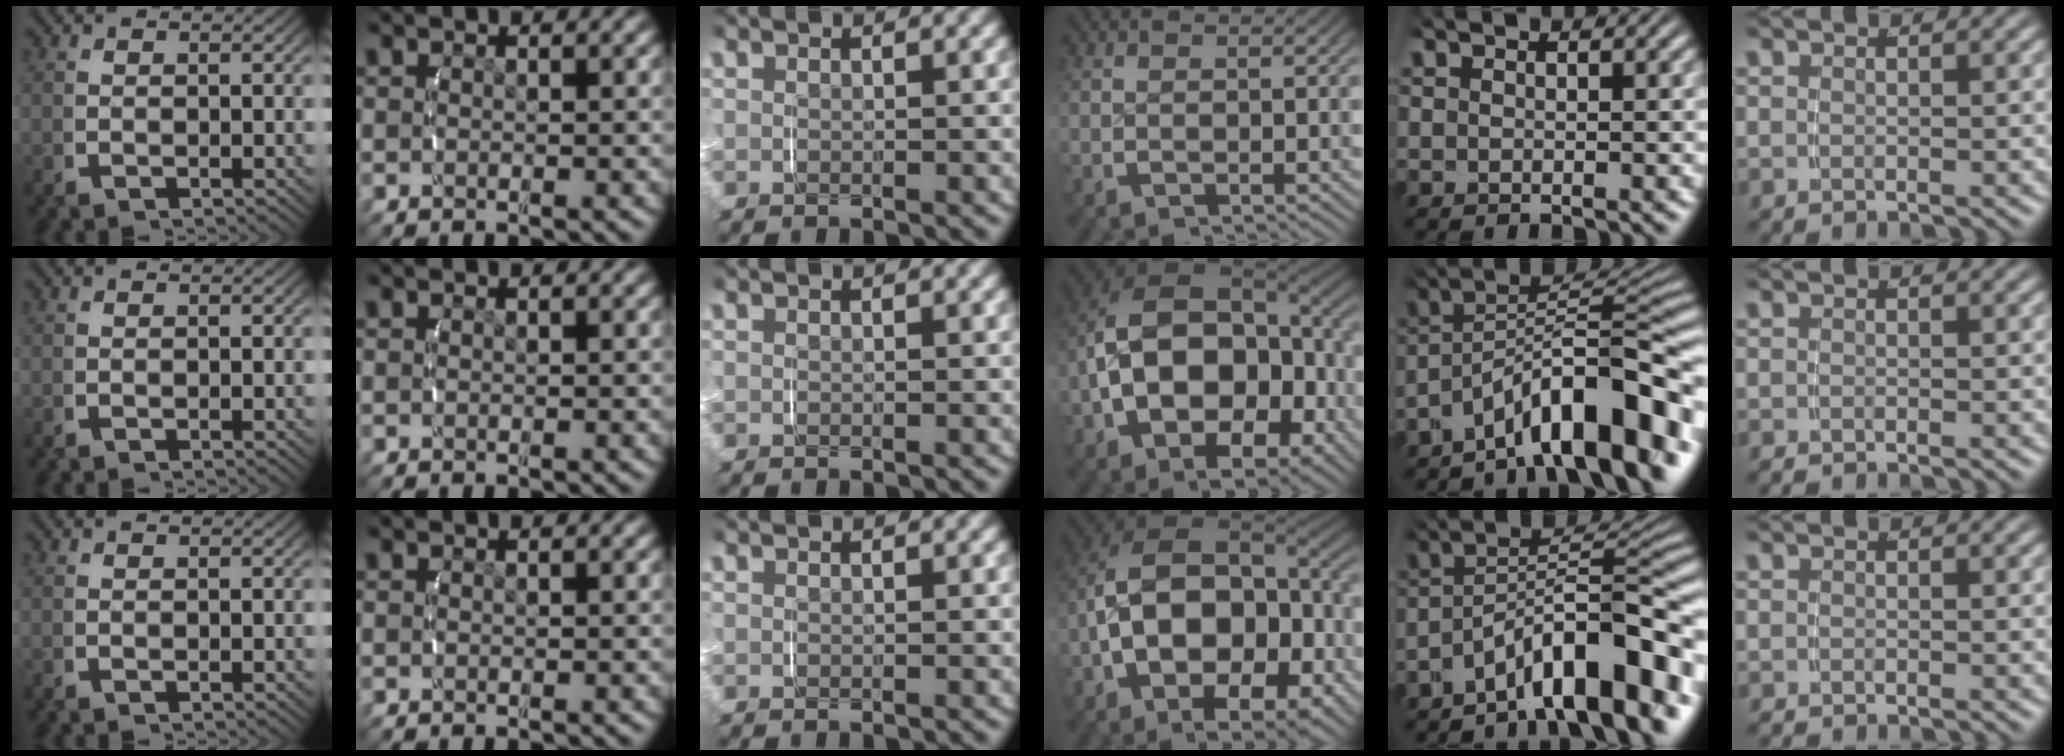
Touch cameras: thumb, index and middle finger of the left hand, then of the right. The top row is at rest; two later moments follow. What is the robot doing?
{"motion": "grasp_and_lifting", "object": "velcro strap"}